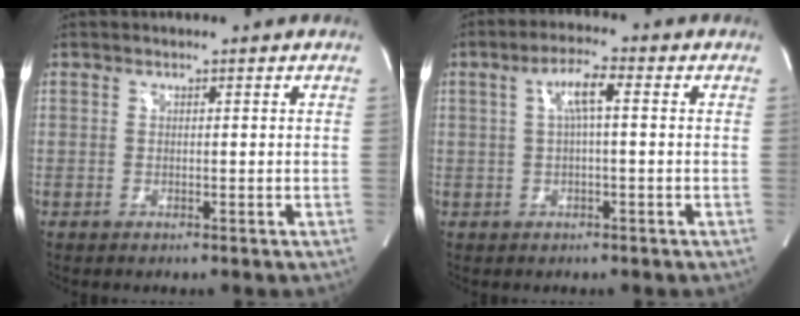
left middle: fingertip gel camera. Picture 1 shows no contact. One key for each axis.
{"total": 4.7, "fx": 0.9, "fy": 0.6, "fz": 4.6, "tx": -0.088, "ty": 0.015, "tz": 0.017}